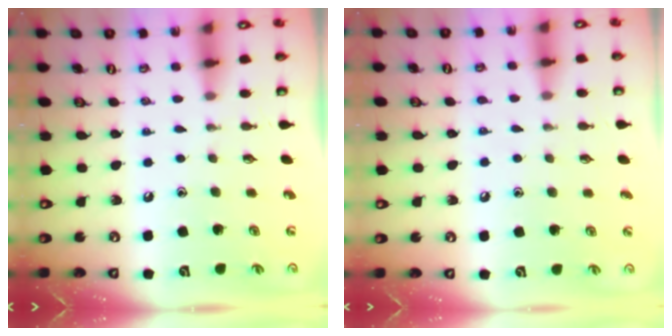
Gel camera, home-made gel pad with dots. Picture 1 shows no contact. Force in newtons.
{"total": 3.3, "press": 3.2, "slide": 0.7}